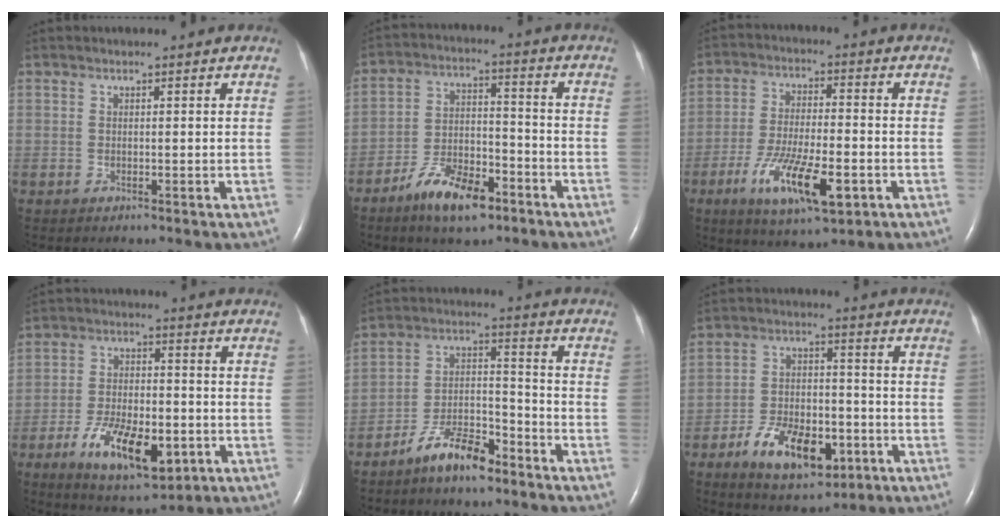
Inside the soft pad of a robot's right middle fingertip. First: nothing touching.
{"total": 10.3, "force": [-6.7, 3.7, 6.8], "torque": [-0.129, 0.000, -0.119]}
{"total": 12.1, "force": [-5.1, 3.1, 10.6], "torque": [-0.193, -0.017, -0.083]}
{"total": 12.6, "force": [-5.0, 5.2, 10.3], "torque": [-0.181, -0.008, -0.076]}
{"total": 8.8, "force": [-6.8, 2.5, 5.1], "torque": [-0.100, 0.002, -0.126]}
{"total": 12.0, "force": [-5.7, 5.9, 8.7], "torque": [-0.152, 0.004, -0.087]}